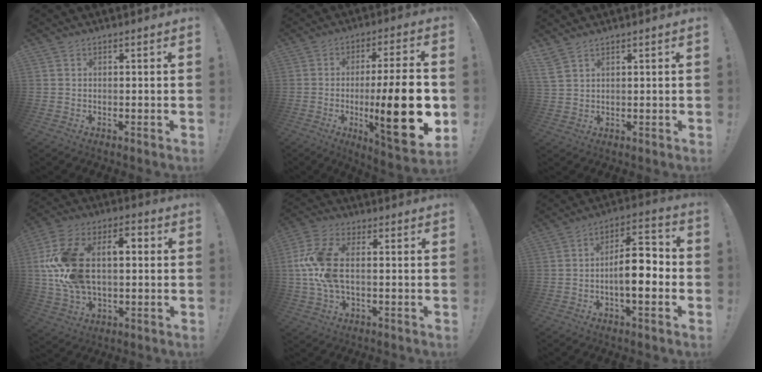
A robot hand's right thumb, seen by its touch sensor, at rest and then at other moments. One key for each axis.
{"total": 22.7, "fx": -3.9, "fy": 4.7, "fz": 21.8, "tx": -0.340, "ty": -0.001, "tz": -0.053}
{"total": 3.7, "fx": 3.0, "fy": 1.1, "fz": 2.0, "tx": -0.050, "ty": -0.008, "tz": 0.061}
{"total": 20.7, "fx": 2.1, "fy": 13.1, "fz": 15.9, "tx": -0.302, "ty": 0.014, "tz": 0.036}
{"total": 12.3, "fx": 0.1, "fy": 6.3, "fz": 10.5, "tx": -0.215, "ty": 0.003, "tz": 0.007}
{"total": 12.3, "fx": -2.6, "fy": 4.7, "fz": 11.0, "tx": -0.172, "ty": 0.013, "tz": -0.050}